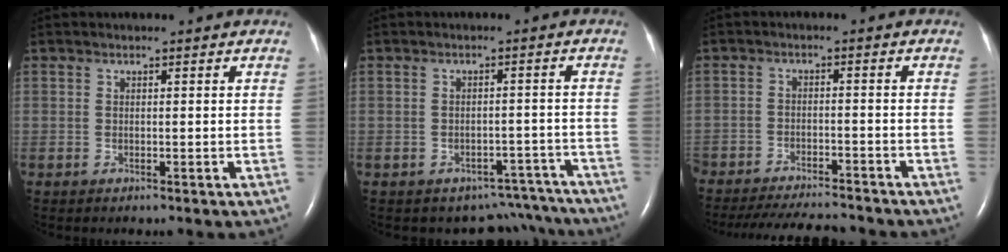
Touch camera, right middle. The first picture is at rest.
{"total": 8.8, "force": [-8.0, 3.7, -0.2], "torque": [0.021, 0.034, -0.083]}
{"total": 13.7, "force": [-12.5, 2.3, 5.1], "torque": [-0.097, -0.018, -0.179]}